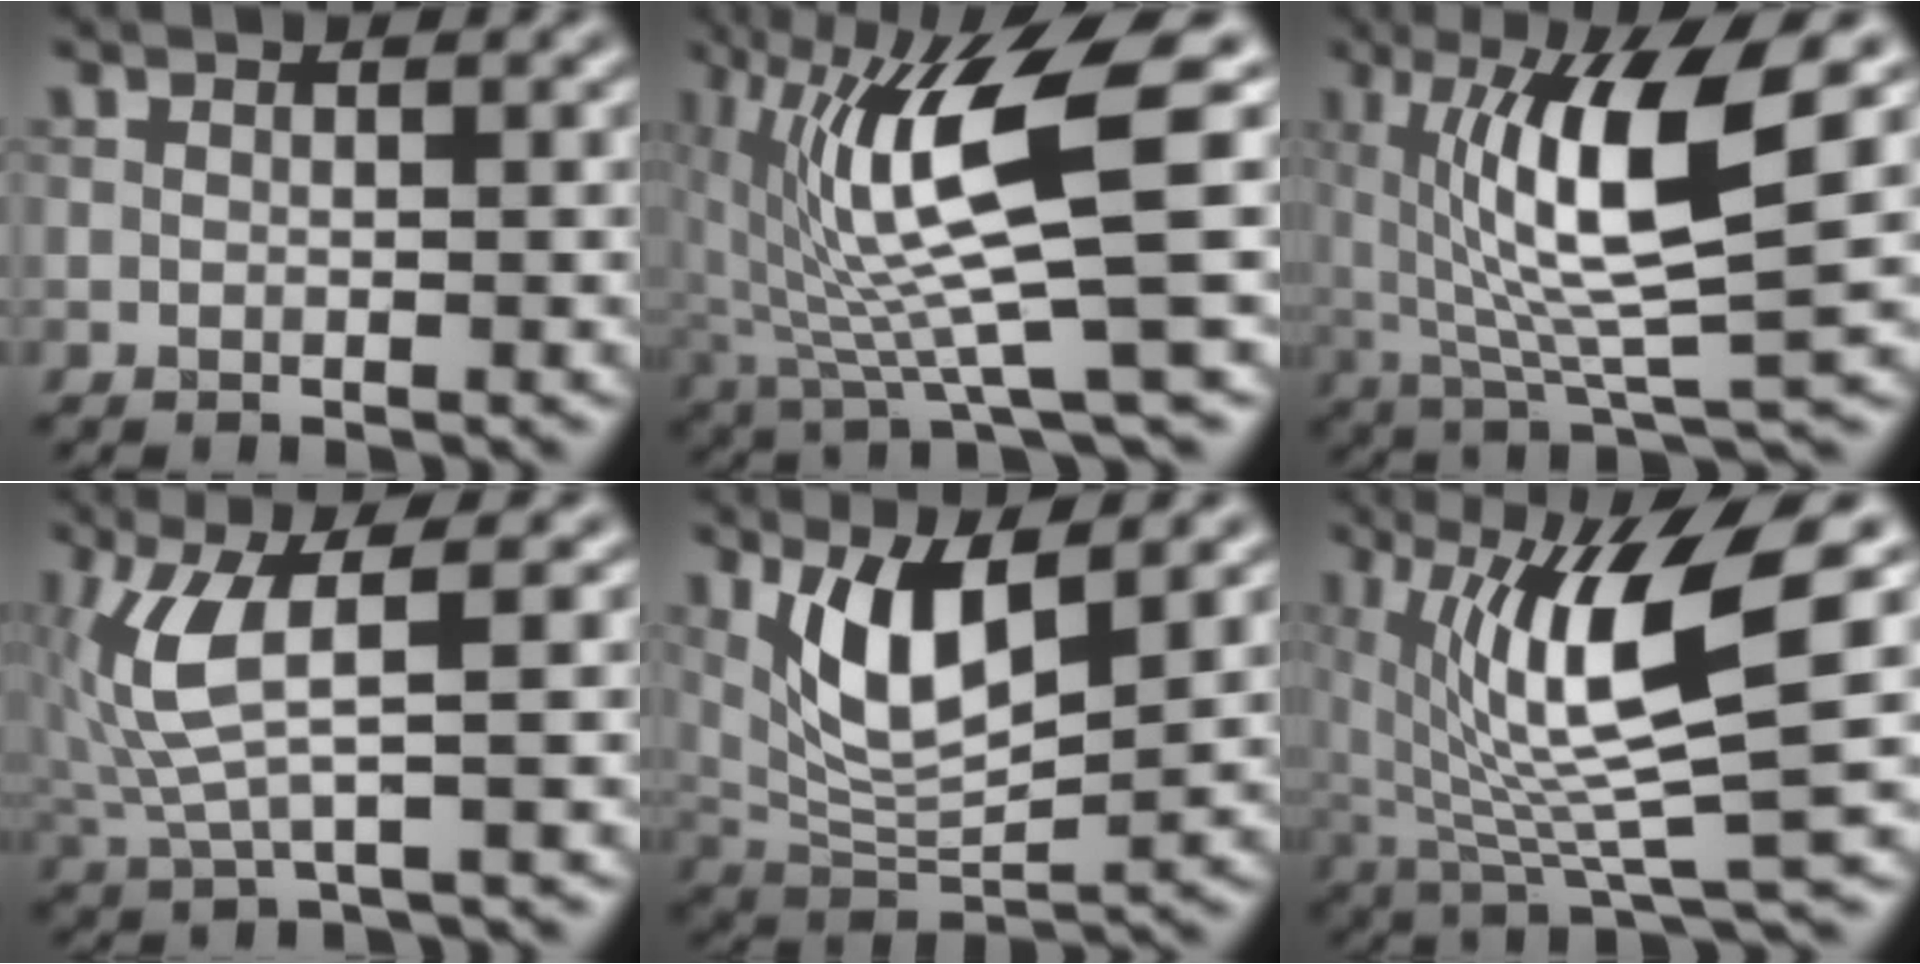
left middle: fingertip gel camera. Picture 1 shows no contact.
{"total": 10.5, "force": [1.6, 1.8, 10.3], "torque": [-0.182, -0.007, 0.031]}
{"total": 9.9, "force": [2.2, 2.0, 9.4], "torque": [-0.155, -0.008, 0.043]}
{"total": 4.7, "force": [1.2, 0.9, 4.5], "torque": [-0.123, -0.002, 0.029]}
{"total": 6.2, "force": [2.5, 2.0, 5.3], "torque": [-0.114, -0.009, 0.053]}
{"total": 11.2, "force": [2.9, 2.3, 10.6], "torque": [-0.188, -0.004, 0.056]}